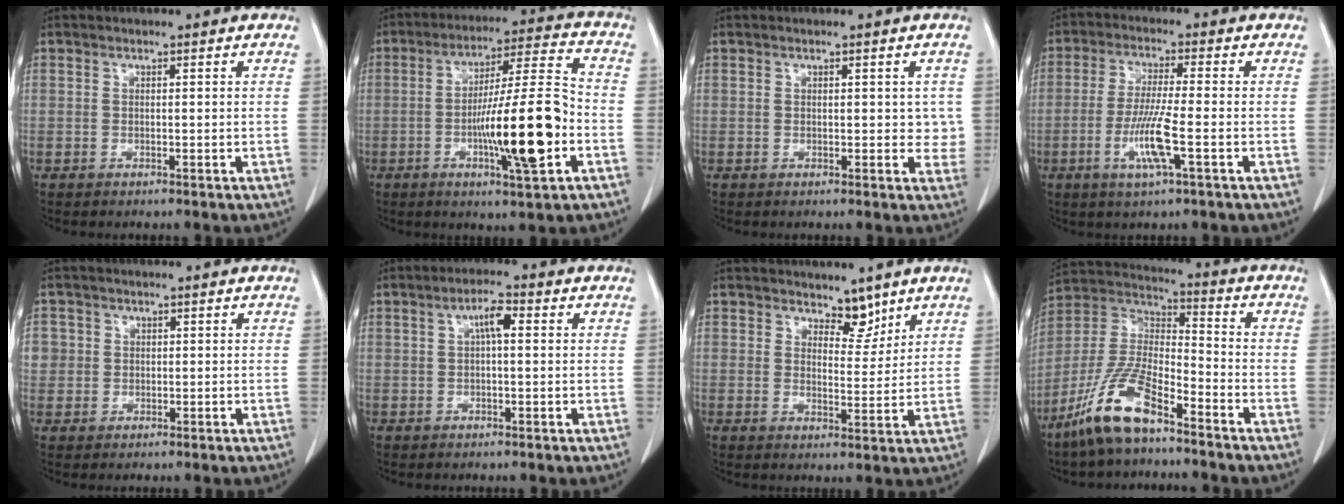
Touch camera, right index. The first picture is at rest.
{"total": 14.9, "force": [-3.9, 1.0, 14.4], "torque": [-0.237, 0.002, -0.061]}
{"total": 3.0, "force": [0.5, 1.9, 2.2], "torque": [-0.012, 0.001, 0.004]}
{"total": 7.6, "force": [-2.4, -0.1, 7.2], "torque": [-0.141, -0.010, -0.047]}
{"total": 3.1, "force": [0.6, 3.0, 0.3], "torque": [0.012, 0.007, 0.014]}
{"total": 3.5, "force": [0.8, 0.9, 3.3], "torque": [-0.060, 0.011, 0.011]}
{"total": 4.2, "force": [3.4, 1.8, 1.5], "torque": [-0.014, -0.007, 0.057]}
{"total": 12.9, "force": [-8.8, 3.3, 8.8], "torque": [-0.194, -0.003, -0.172]}